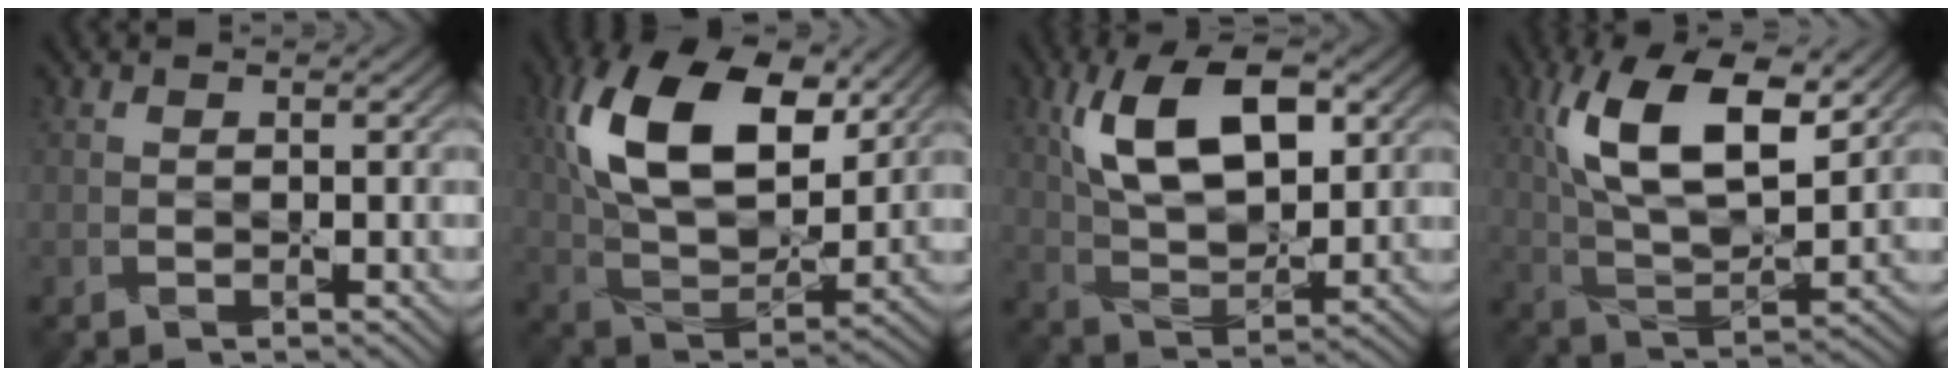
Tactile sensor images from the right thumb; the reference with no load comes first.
{"total": 16.8, "force": [6.6, 9.2, 12.4], "torque": [-0.258, 0.017, 0.117]}
{"total": 11.5, "force": [4.2, 5.6, 9.2], "torque": [-0.178, 0.007, 0.078]}
{"total": 13.8, "force": [5.9, 5.8, 11.0], "torque": [-0.220, 0.003, 0.112]}